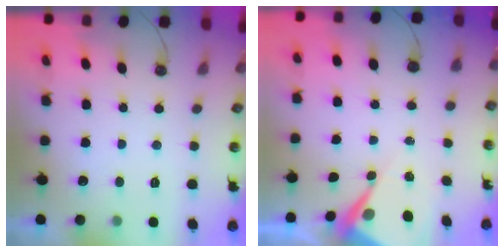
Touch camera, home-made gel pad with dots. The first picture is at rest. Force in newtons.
{"total": 7.0, "press": 7.0, "slide": 0.5}